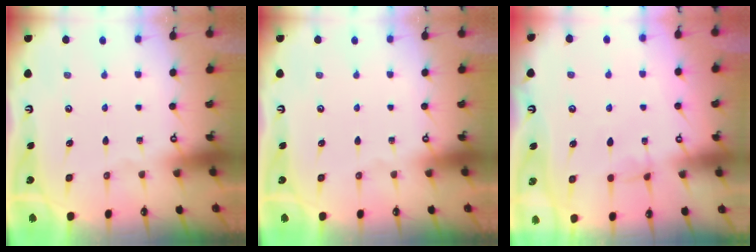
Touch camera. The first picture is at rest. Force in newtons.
{"total": 0.0}
{"total": 2.8, "press": 2.7, "slide": 0.4}